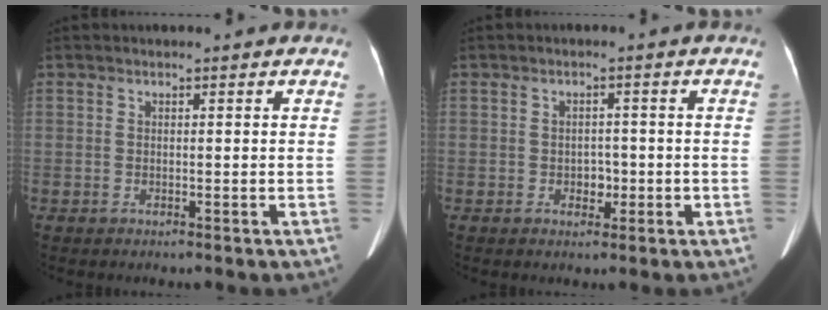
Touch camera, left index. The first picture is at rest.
{"total": 2.1, "force": [-0.7, 1.6, 1.2], "torque": [-0.016, 0.005, -0.005]}